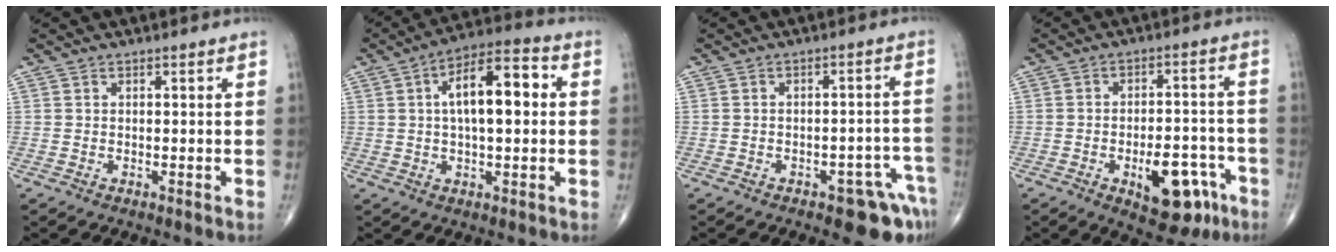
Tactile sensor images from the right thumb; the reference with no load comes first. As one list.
[{"total": 13.0, "force": [1.9, 5.5, 11.7], "torque": [-0.180, 0.024, 0.023]}, {"total": 7.8, "force": [-4.8, 3.1, 5.4], "torque": [-0.040, 0.037, -0.055]}, {"total": 12.3, "force": [-5.6, 6.1, 9.2], "torque": [-0.095, 0.037, -0.068]}]